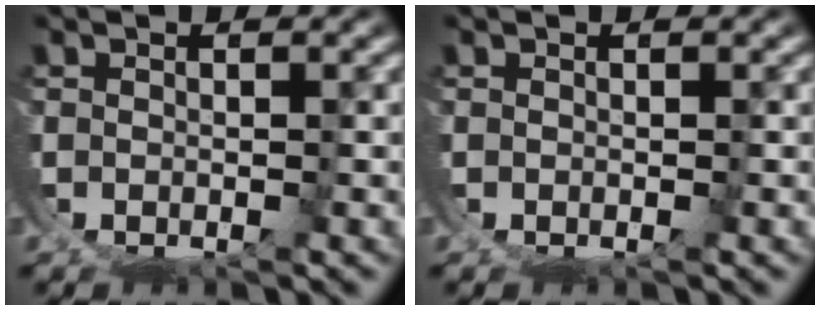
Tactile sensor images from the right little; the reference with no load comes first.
{"total": 0.0}